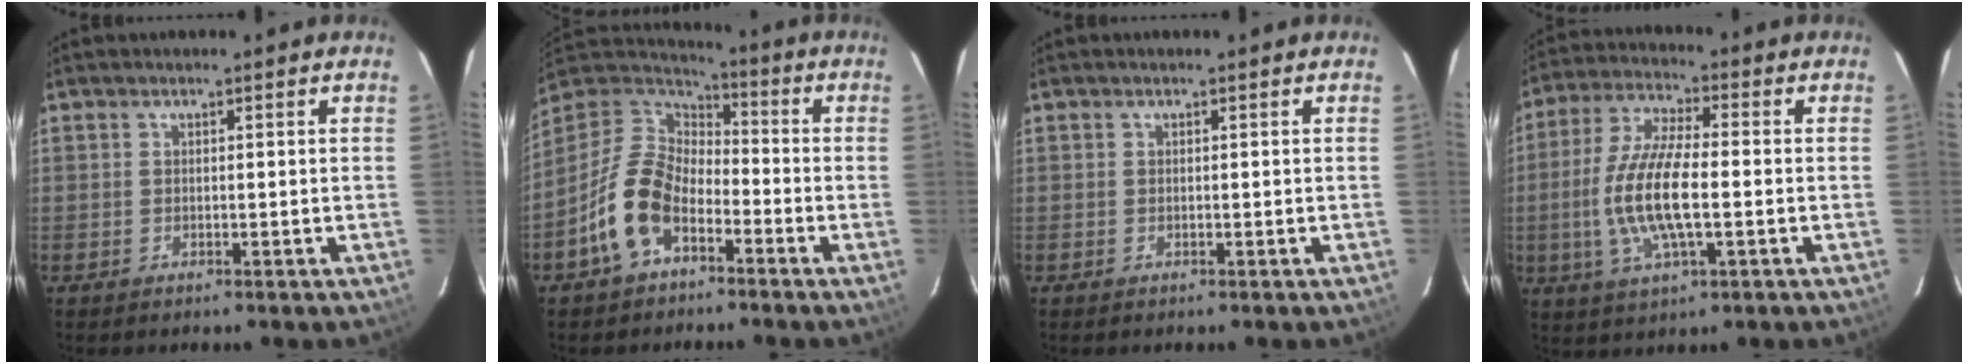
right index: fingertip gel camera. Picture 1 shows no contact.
{"total": 13.2, "force": [-6.2, 8.2, 8.4], "torque": [-0.175, 0.012, -0.123]}
{"total": 0.0}
{"total": 13.5, "force": [-1.9, 4.1, 12.7], "torque": [-0.264, -0.002, -0.039]}